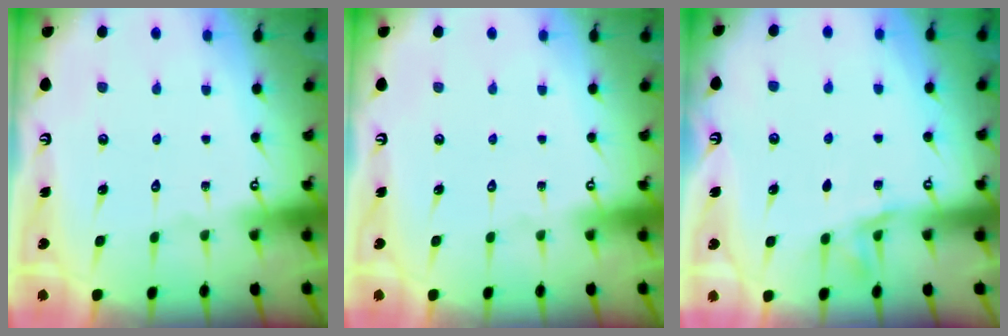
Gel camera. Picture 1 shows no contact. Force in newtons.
{"total": 0.0}
{"total": 2.9, "press": 2.8, "slide": 0.4}